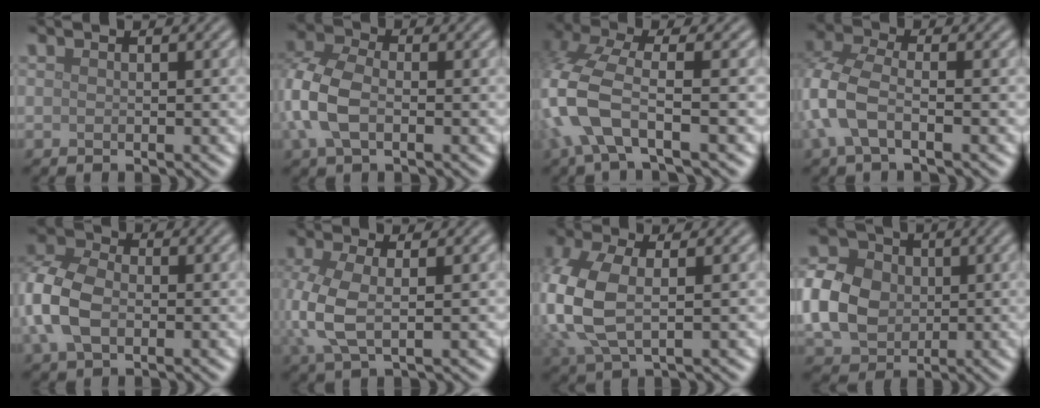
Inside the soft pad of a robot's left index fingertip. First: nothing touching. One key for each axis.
{"total": 5.7, "fx": -0.8, "fy": 3.7, "fz": 4.3, "tx": -0.113, "ty": 0.002, "tz": -0.026}
{"total": 6.9, "fx": -2.1, "fy": 2.8, "fz": 5.9, "tx": -0.141, "ty": 0.008, "tz": -0.057}
{"total": 5.0, "fx": -1.1, "fy": 2.5, "fz": 4.2, "tx": -0.110, "ty": 0.006, "tz": -0.031}
{"total": 6.6, "fx": -0.9, "fy": 4.6, "fz": 4.6, "tx": -0.116, "ty": 0.000, "tz": -0.027}
{"total": 5.0, "fx": -0.1, "fy": 2.3, "fz": 4.4, "tx": -0.119, "ty": -0.004, "tz": -0.004}
{"total": 7.1, "fx": 0.3, "fy": 4.0, "fz": 5.8, "tx": -0.158, "ty": -0.001, "tz": 0.006}
{"total": 6.8, "fx": -0.1, "fy": 5.6, "fz": 3.8, "tx": -0.090, "ty": 0.007, "tz": -0.010}